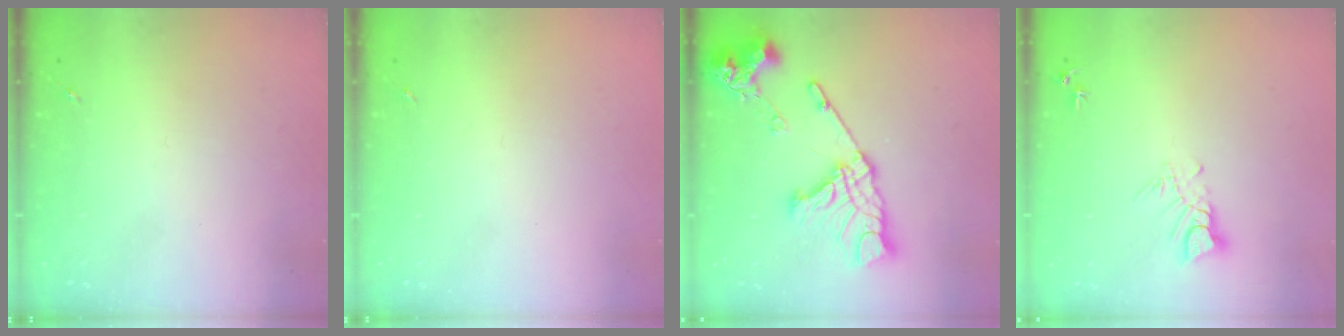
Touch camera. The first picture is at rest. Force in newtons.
{"total": 0.0}
{"total": 20.9, "press": 20.8, "slide": 2.3}
{"total": 5.1, "press": 5.1, "slide": 0.2}